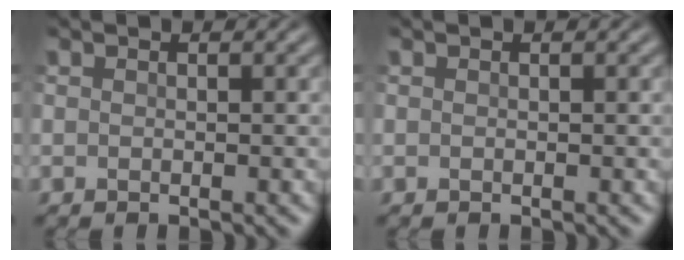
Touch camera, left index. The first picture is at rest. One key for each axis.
{"total": 0.0}